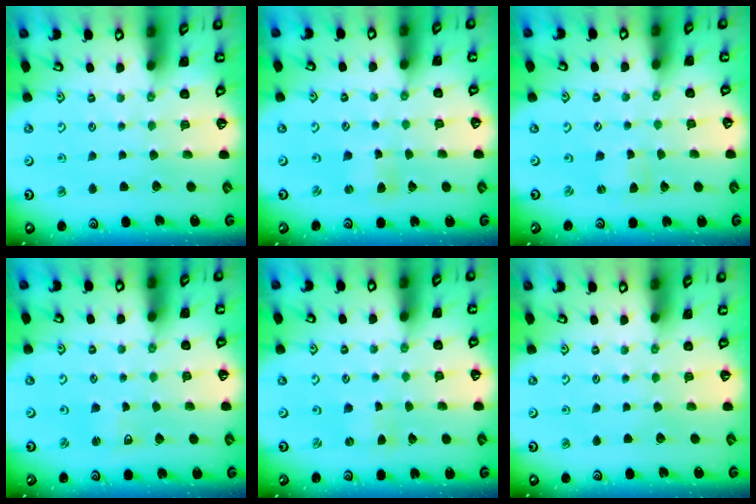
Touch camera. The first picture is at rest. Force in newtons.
{"total": 1.1, "press": 1.0, "slide": 0.3}
{"total": 0.9, "press": 0.9, "slide": 0.0}
{"total": 2.2, "press": 2.2, "slide": 0.3}
{"total": 0.0}
{"total": 0.0}